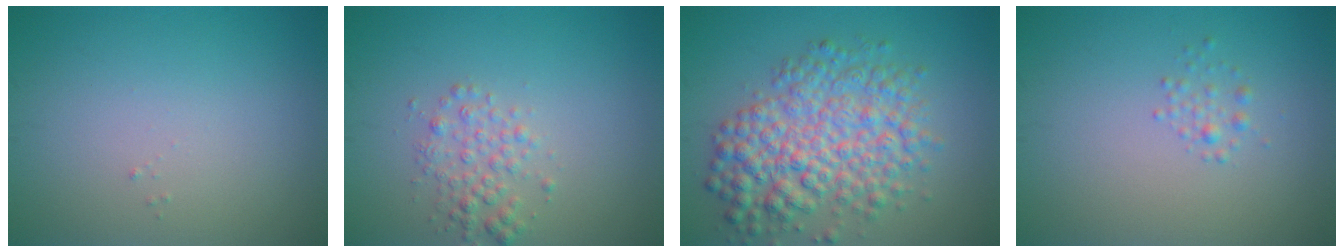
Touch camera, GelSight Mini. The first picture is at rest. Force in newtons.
{"total": 2.2, "press": 2.2, "slide": 0.0}
{"total": 7.4, "press": 7.4, "slide": 0.1}
{"total": 1.0, "press": 1.0, "slide": 0.0}